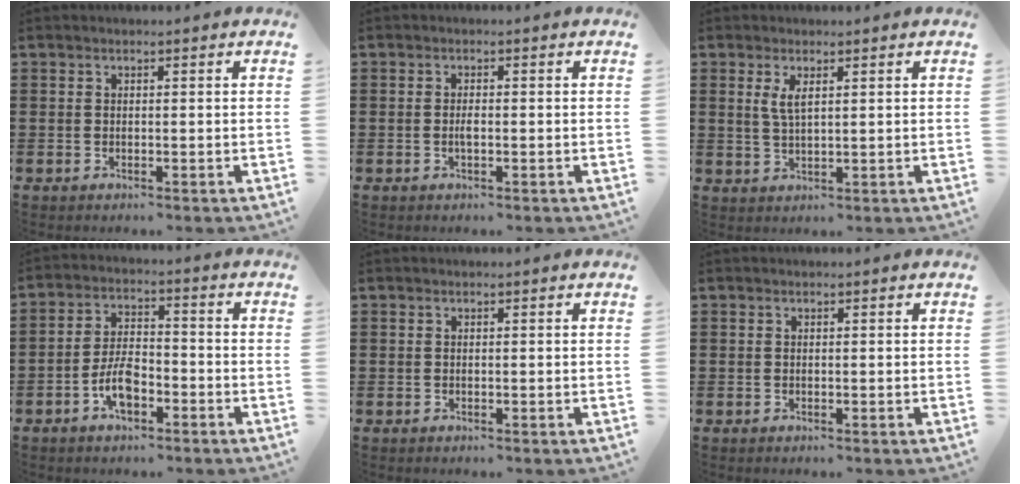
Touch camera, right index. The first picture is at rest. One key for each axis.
{"total": 1.3, "fx": -0.2, "fy": 0.3, "fz": 1.2, "tx": -0.024, "ty": -0.002, "tz": -0.003}
{"total": 2.7, "fx": 1.2, "fy": 0.8, "fz": 2.3, "tx": -0.047, "ty": 0.004, "tz": 0.019}
{"total": 6.0, "fx": -2.9, "fy": 2.7, "fz": 4.6, "tx": -0.102, "ty": 0.001, "tz": -0.058}
{"total": 0.0}
{"total": 0.0}